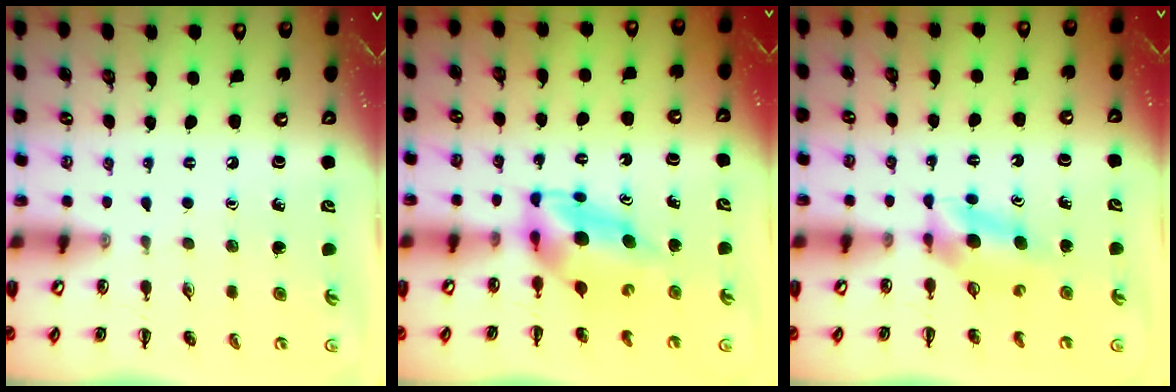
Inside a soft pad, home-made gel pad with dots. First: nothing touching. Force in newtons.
{"total": 5.4, "press": 5.3, "slide": 0.9}
{"total": 4.4, "press": 4.3, "slide": 0.6}